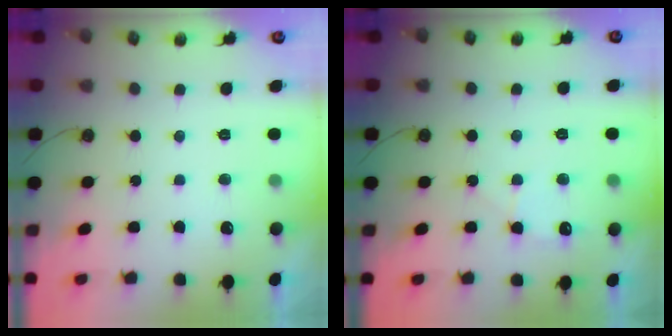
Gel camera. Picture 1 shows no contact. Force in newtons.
{"total": 5.1, "press": 5.0, "slide": 0.6}